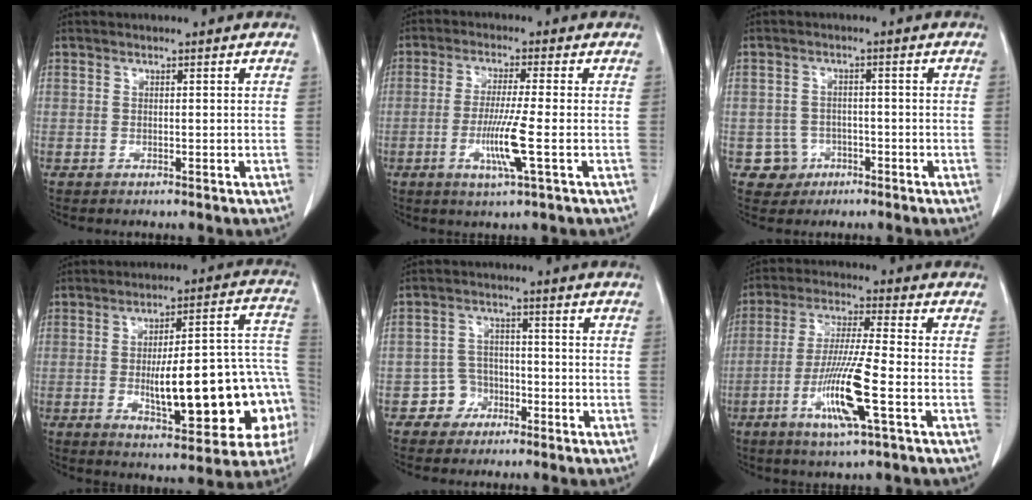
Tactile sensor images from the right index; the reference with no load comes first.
{"total": 7.2, "force": [-2.0, -0.7, 6.9], "torque": [-0.132, -0.018, -0.040]}
{"total": 3.9, "force": [-1.6, 3.5, -0.3], "torque": [0.012, 0.016, -0.024]}
{"total": 21.8, "force": [-4.2, 5.3, 20.7], "torque": [-0.214, 0.039, -0.042]}
{"total": 4.1, "force": [-2.3, 3.4, 0.2], "torque": [0.002, 0.017, -0.042]}
{"total": 11.5, "force": [-4.0, 0.0, 10.8], "torque": [-0.214, -0.018, -0.079]}